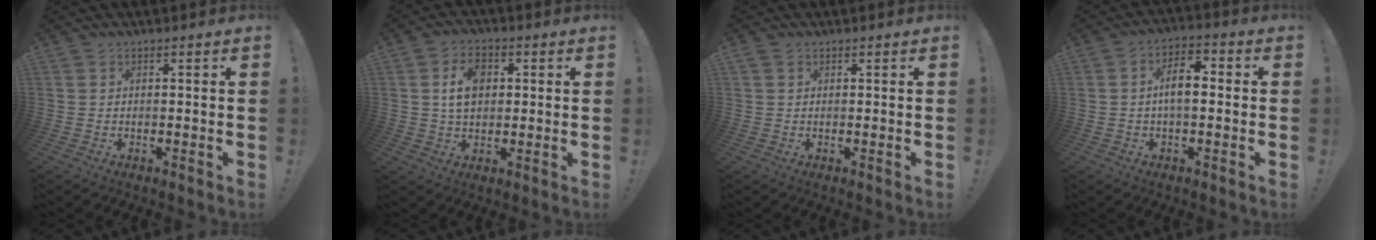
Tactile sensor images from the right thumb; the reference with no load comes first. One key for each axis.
{"total": 8.4, "fx": 1.9, "fy": 5.9, "fz": 5.6, "tx": -0.082, "ty": 0.001, "tz": 0.031}
{"total": 1.1, "fx": 0.8, "fy": 0.7, "fz": 0.4, "tx": -0.007, "ty": 0.001, "tz": 0.015}
{"total": 8.4, "fx": 0.3, "fy": 4.2, "fz": 7.3, "tx": -0.114, "ty": 0.003, "tz": 0.002}